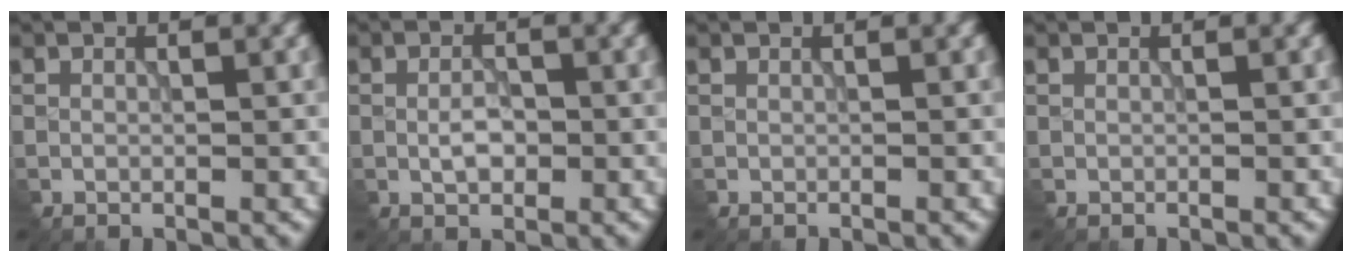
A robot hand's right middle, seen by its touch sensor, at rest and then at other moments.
{"total": 1.9, "force": [-0.5, 1.1, 1.4], "torque": [-0.035, 0.004, -0.010]}
{"total": 0.0}
{"total": 0.0}